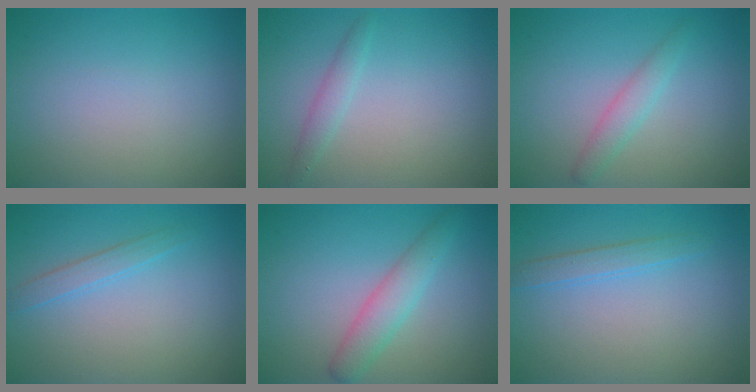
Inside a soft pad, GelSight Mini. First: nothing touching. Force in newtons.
{"total": 1.4, "press": 1.4, "slide": 0.1}
{"total": 1.9, "press": 1.9, "slide": 0.2}
{"total": 1.5, "press": 1.5, "slide": 0.1}
{"total": 2.9, "press": 2.9, "slide": 0.1}
{"total": 1.7, "press": 1.7, "slide": 0.1}